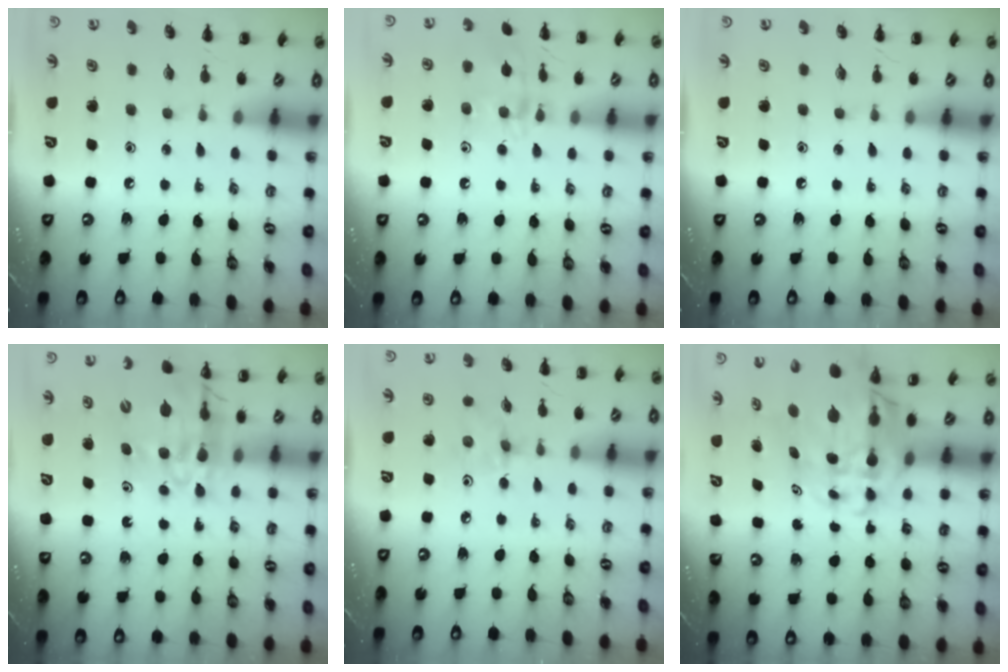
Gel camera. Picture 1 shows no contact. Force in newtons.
{"total": 12.0, "press": 12.0, "slide": 0.6}
{"total": 0.0}
{"total": 13.7, "press": 13.2, "slide": 3.8}
{"total": 2.9, "press": 2.7, "slide": 0.9}
{"total": 9.5, "press": 9.0, "slide": 3.0}